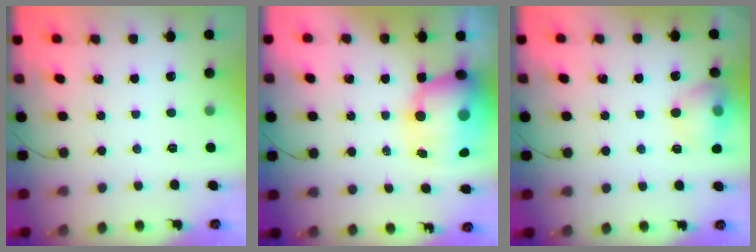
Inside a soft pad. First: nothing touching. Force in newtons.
{"total": 15.3, "press": 14.9, "slide": 3.7}
{"total": 12.0, "press": 11.9, "slide": 1.6}